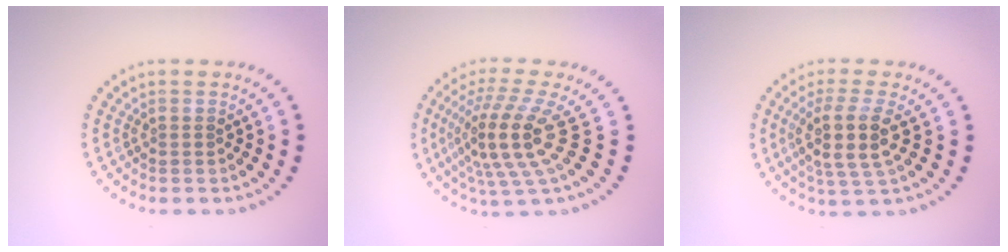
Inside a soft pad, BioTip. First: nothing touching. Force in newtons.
{"total": 5.4, "press": 3.9, "slide": 3.8}
{"total": 4.1, "press": 3.4, "slide": 2.2}